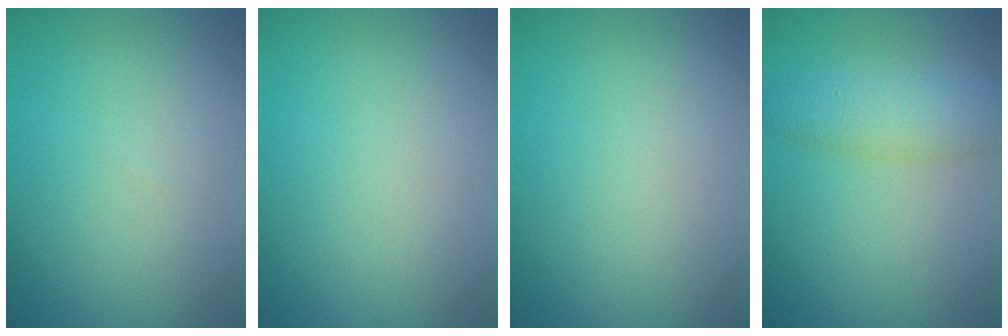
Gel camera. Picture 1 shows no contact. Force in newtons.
{"total": 0.0}
{"total": 0.0}
{"total": 4.0, "press": 4.0, "slide": 0.0}